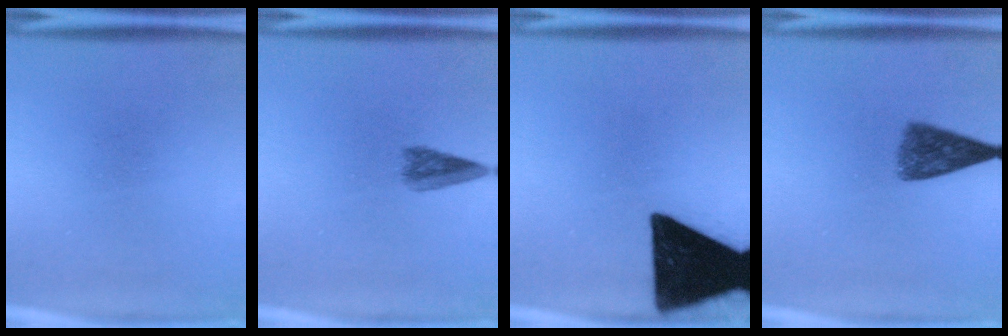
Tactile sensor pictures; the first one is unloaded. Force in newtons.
{"total": 3.0}
{"total": 18.9}
{"total": 6.1}